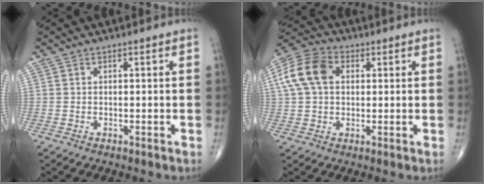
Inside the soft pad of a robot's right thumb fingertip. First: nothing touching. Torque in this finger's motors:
{"motor_torque": [-0.06, 0.21, 0.32, -0.07, 0.07]}